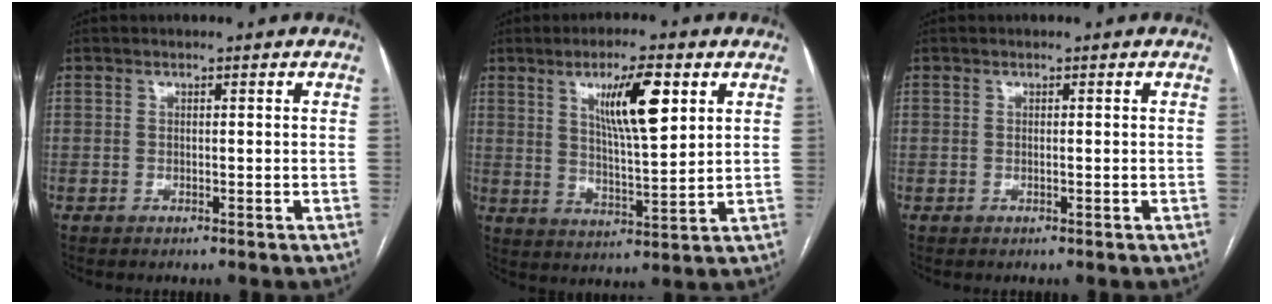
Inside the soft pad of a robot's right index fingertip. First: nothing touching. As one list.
[{"total": 10.1, "force": [4.3, 1.6, 8.9], "torque": [-0.154, 0.000, 0.076]}, {"total": 0.0}]